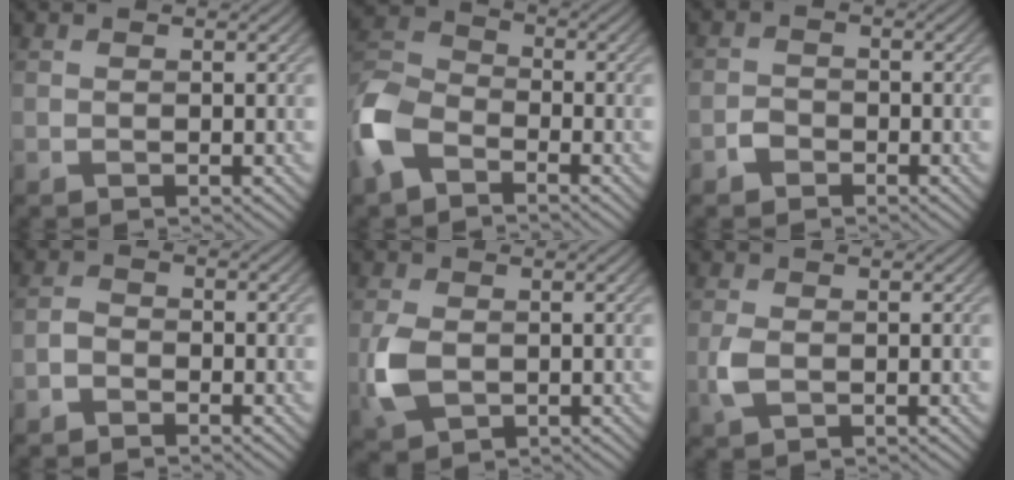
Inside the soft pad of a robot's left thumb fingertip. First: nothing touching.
{"total": 8.5, "force": [-4.6, 4.8, 5.3], "torque": [-0.131, -0.001, -0.116]}
{"total": 1.7, "force": [-1.1, 1.2, 0.4], "torque": [-0.003, 0.007, -0.027]}
{"total": 1.8, "force": [-1.4, 0.9, 0.6], "torque": [-0.010, 0.005, -0.038]}
{"total": 4.9, "force": [-0.6, 3.2, 3.6], "torque": [-0.093, -0.008, -0.014]}
{"total": 2.3, "force": [-0.4, 1.3, 1.8], "torque": [-0.052, -0.004, -0.012]}